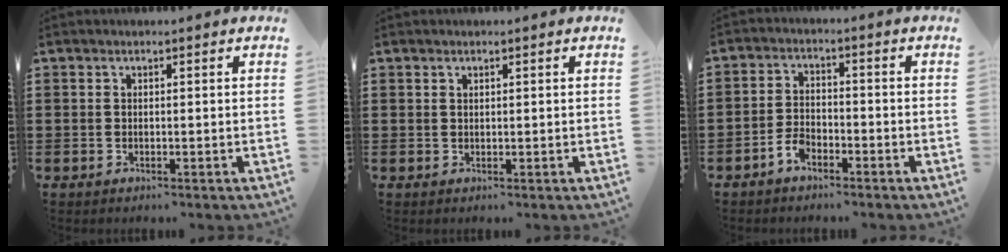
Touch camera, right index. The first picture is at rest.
{"total": 0.5, "force": [0.4, 0.4, 0.1], "torque": [-0.004, 0.001, 0.008]}
{"total": 3.6, "force": [-2.6, 1.7, 1.7], "torque": [-0.046, 0.003, -0.057]}